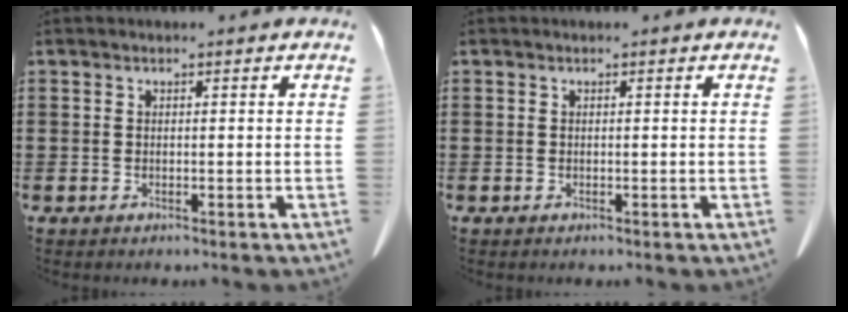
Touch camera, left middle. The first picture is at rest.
{"total": 0.0}